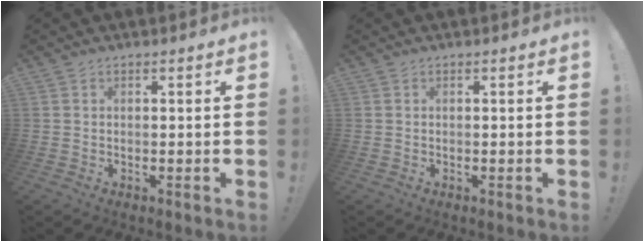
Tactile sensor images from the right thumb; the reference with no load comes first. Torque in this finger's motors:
{"motor_torque": [-0.03, 0.02, -0.08, 0.08, 0.03]}